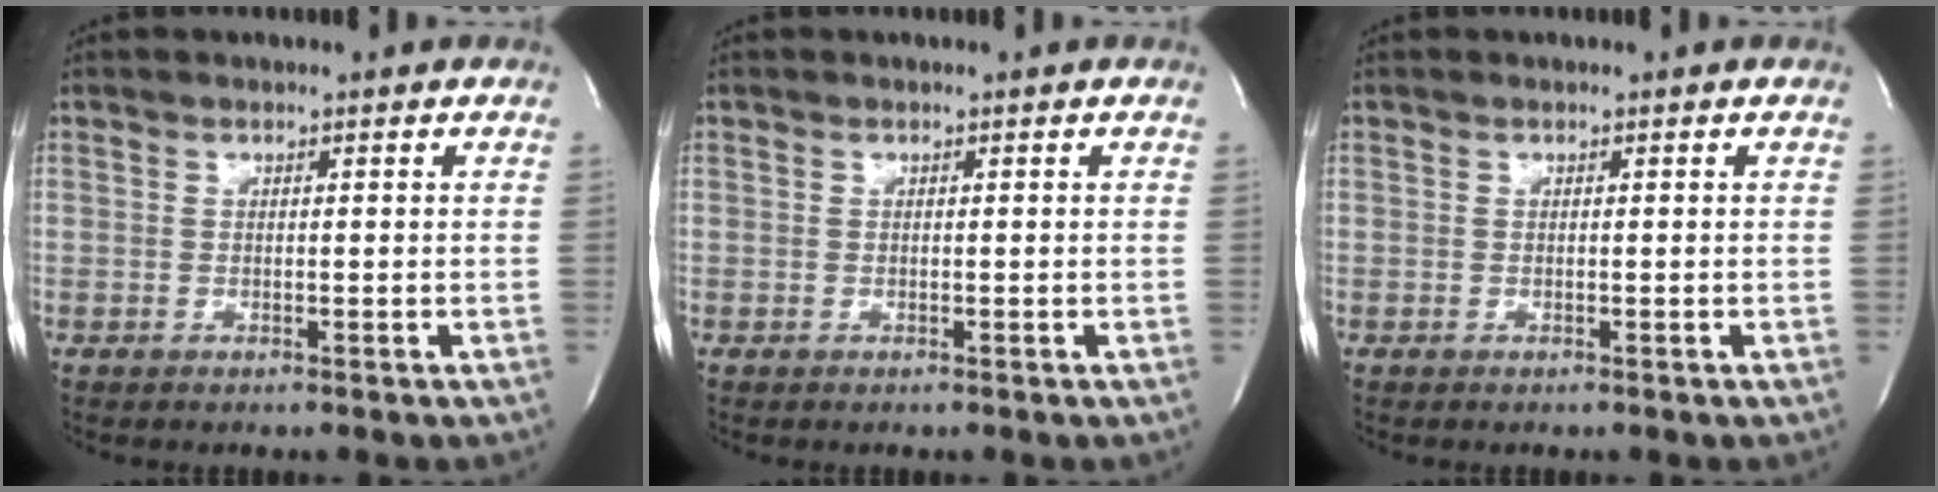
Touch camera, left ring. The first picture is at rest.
{"total": 0.0}
{"total": 0.0}